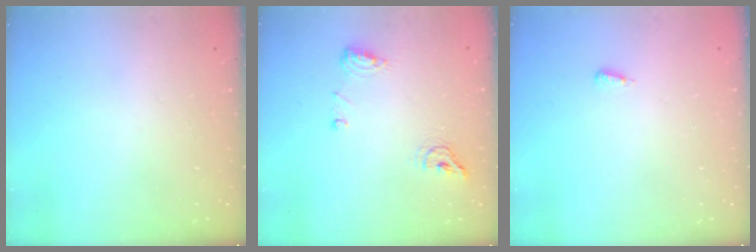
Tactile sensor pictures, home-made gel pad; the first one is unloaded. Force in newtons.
{"total": 8.2, "press": 8.1, "slide": 1.5}
{"total": 3.6, "press": 2.7, "slide": 2.4}